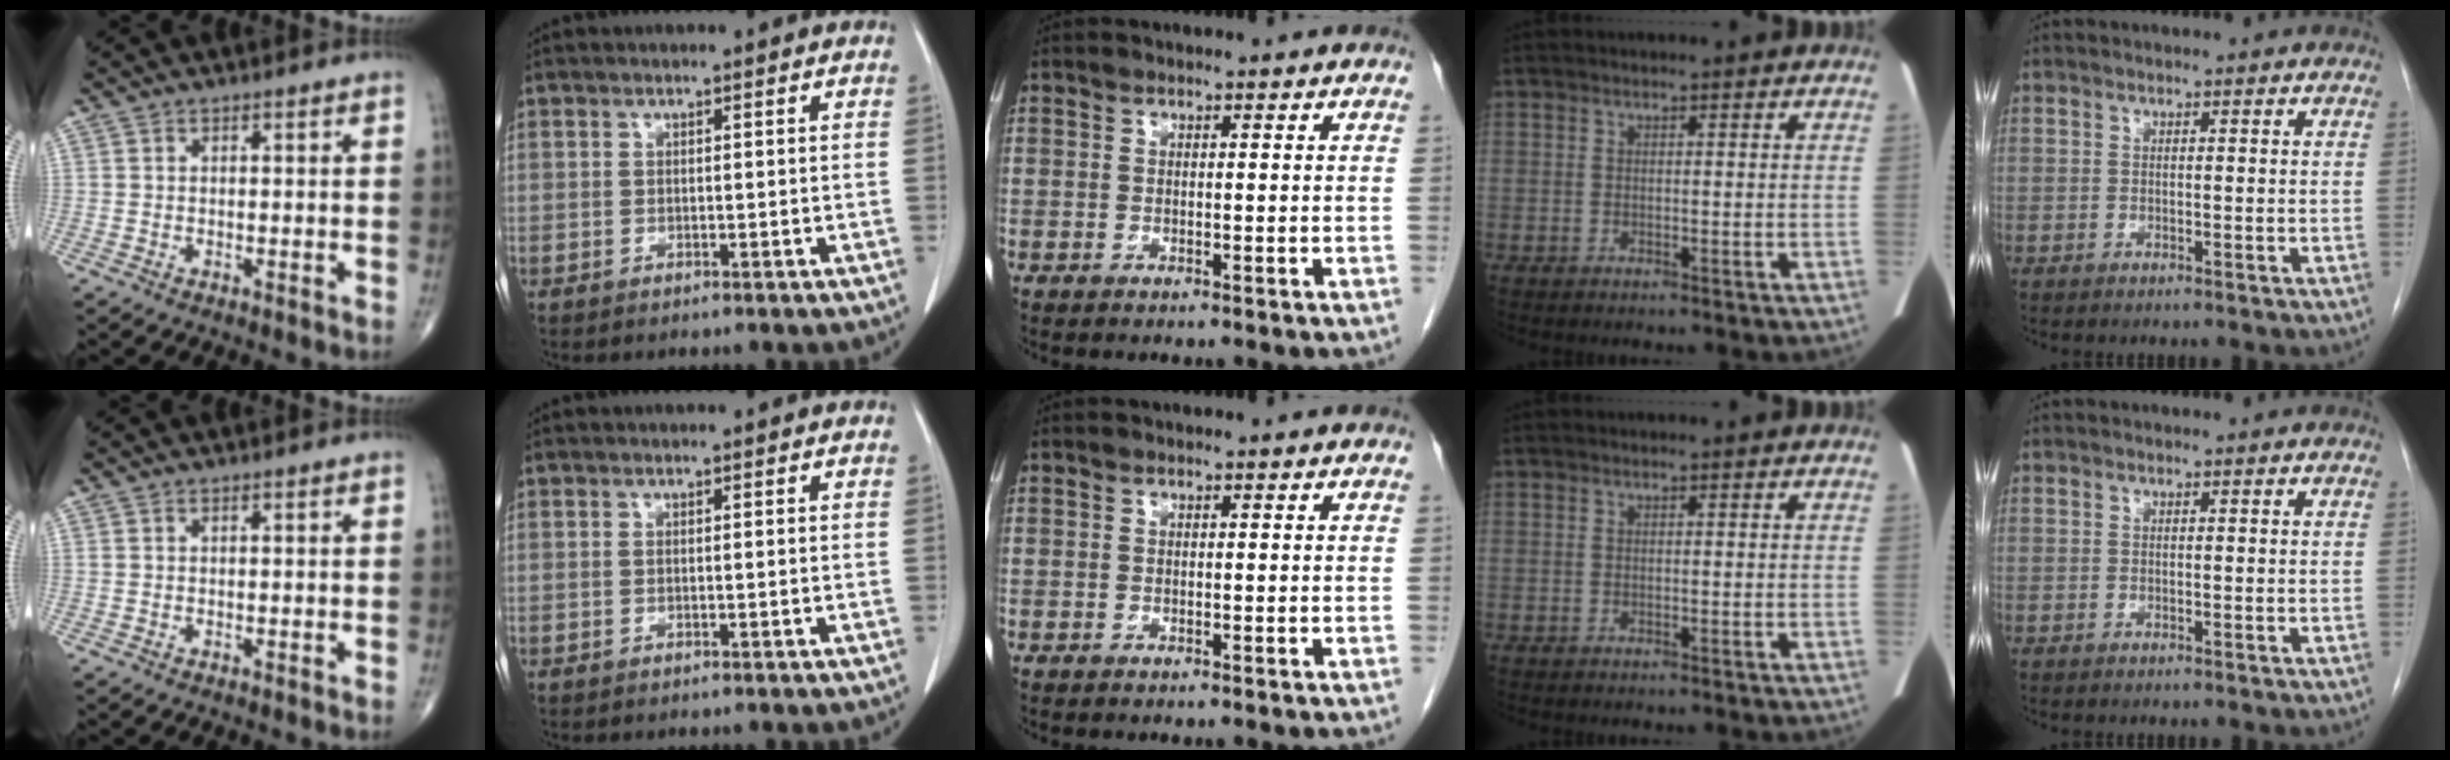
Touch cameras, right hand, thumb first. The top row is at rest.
{}